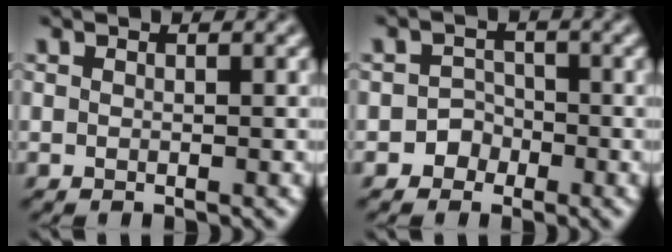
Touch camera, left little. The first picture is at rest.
{"total": 2.5, "force": [-1.4, 2.0, 0.1], "torque": [0.026, 0.011, -0.038]}